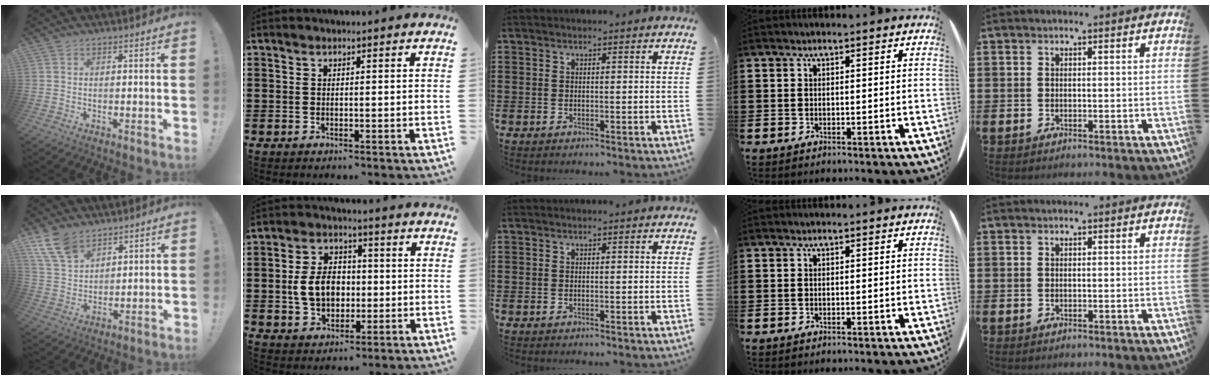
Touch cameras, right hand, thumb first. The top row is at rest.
{"thumb": {"total": 10.7, "force": [7.6, 5.7, 4.9], "torque": [-0.101, -0.032, 0.151]}, "index": {"total": 7.5, "force": [-0.5, 5.5, 5.1], "torque": [-0.116, 0.005, -0.015]}}